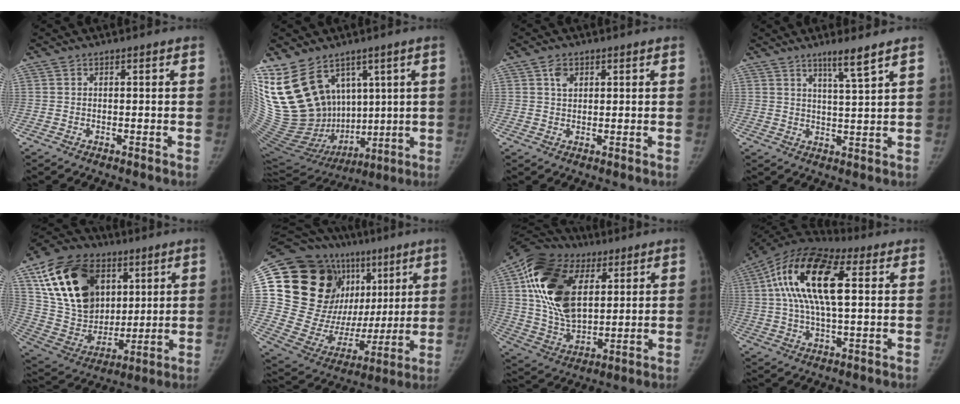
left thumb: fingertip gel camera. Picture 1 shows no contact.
{"total": 25.2, "force": [9.6, 17.3, 15.5], "torque": [-0.286, -0.009, 0.222]}
{"total": 3.1, "force": [1.3, 2.3, 1.7], "torque": [-0.018, -0.004, 0.021]}
{"total": 5.3, "force": [3.7, -0.4, 3.8], "torque": [-0.063, -0.031, 0.065]}
{"total": 25.5, "force": [9.6, 17.9, 15.4], "torque": [-0.263, -0.015, 0.177]}
{"total": 30.3, "force": [10.3, 20.1, 20.3], "torque": [-0.275, 0.034, 0.194]}
{"total": 23.7, "force": [7.2, 14.8, 17.1], "torque": [-0.310, -0.016, 0.126]}
{"total": 19.0, "force": [4.4, 8.2, 16.5], "torque": [-0.313, 0.023, 0.067]}